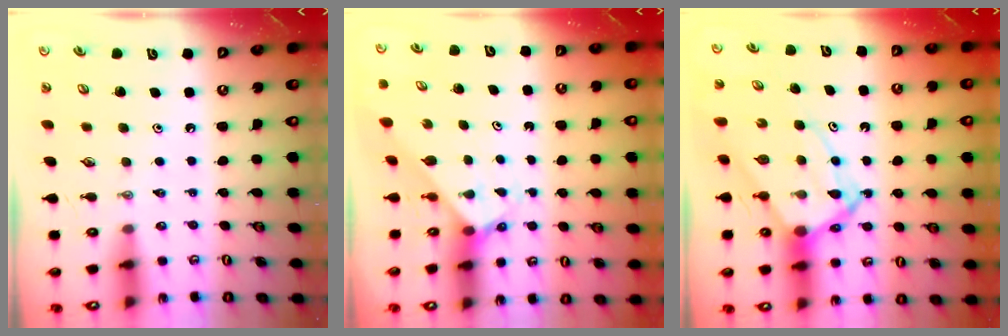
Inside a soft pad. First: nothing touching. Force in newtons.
{"total": 2.0, "press": 2.0, "slide": 0.1}
{"total": 12.4, "press": 12.3, "slide": 1.1}